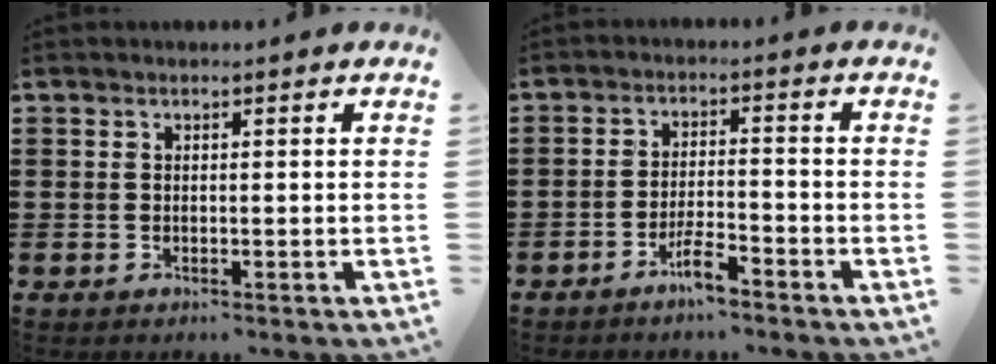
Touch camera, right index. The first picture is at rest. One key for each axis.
{"total": 4.3, "fx": -3.2, "fy": 0.7, "fz": 2.8, "tx": -0.062, "ty": 0.002, "tz": -0.062}